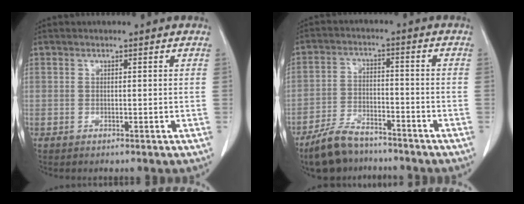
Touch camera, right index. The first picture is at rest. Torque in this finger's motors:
{"motor_torque": [0.43, -0.40, 0.29, 0.03]}